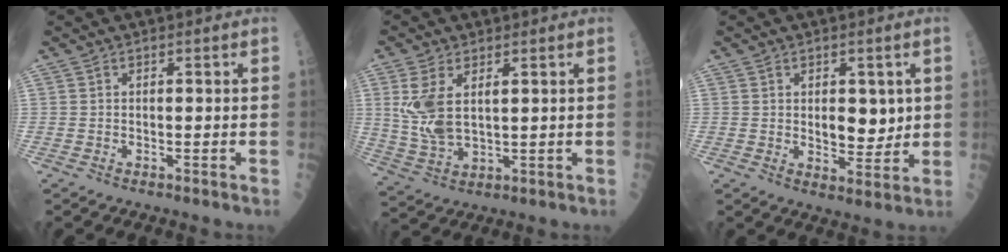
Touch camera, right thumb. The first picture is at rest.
{"total": 8.8, "force": [2.4, 4.6, 7.1], "torque": [-0.154, -0.010, 0.061]}
{"total": 6.3, "force": [1.0, 3.7, 5.0], "torque": [-0.044, -0.015, 0.022]}